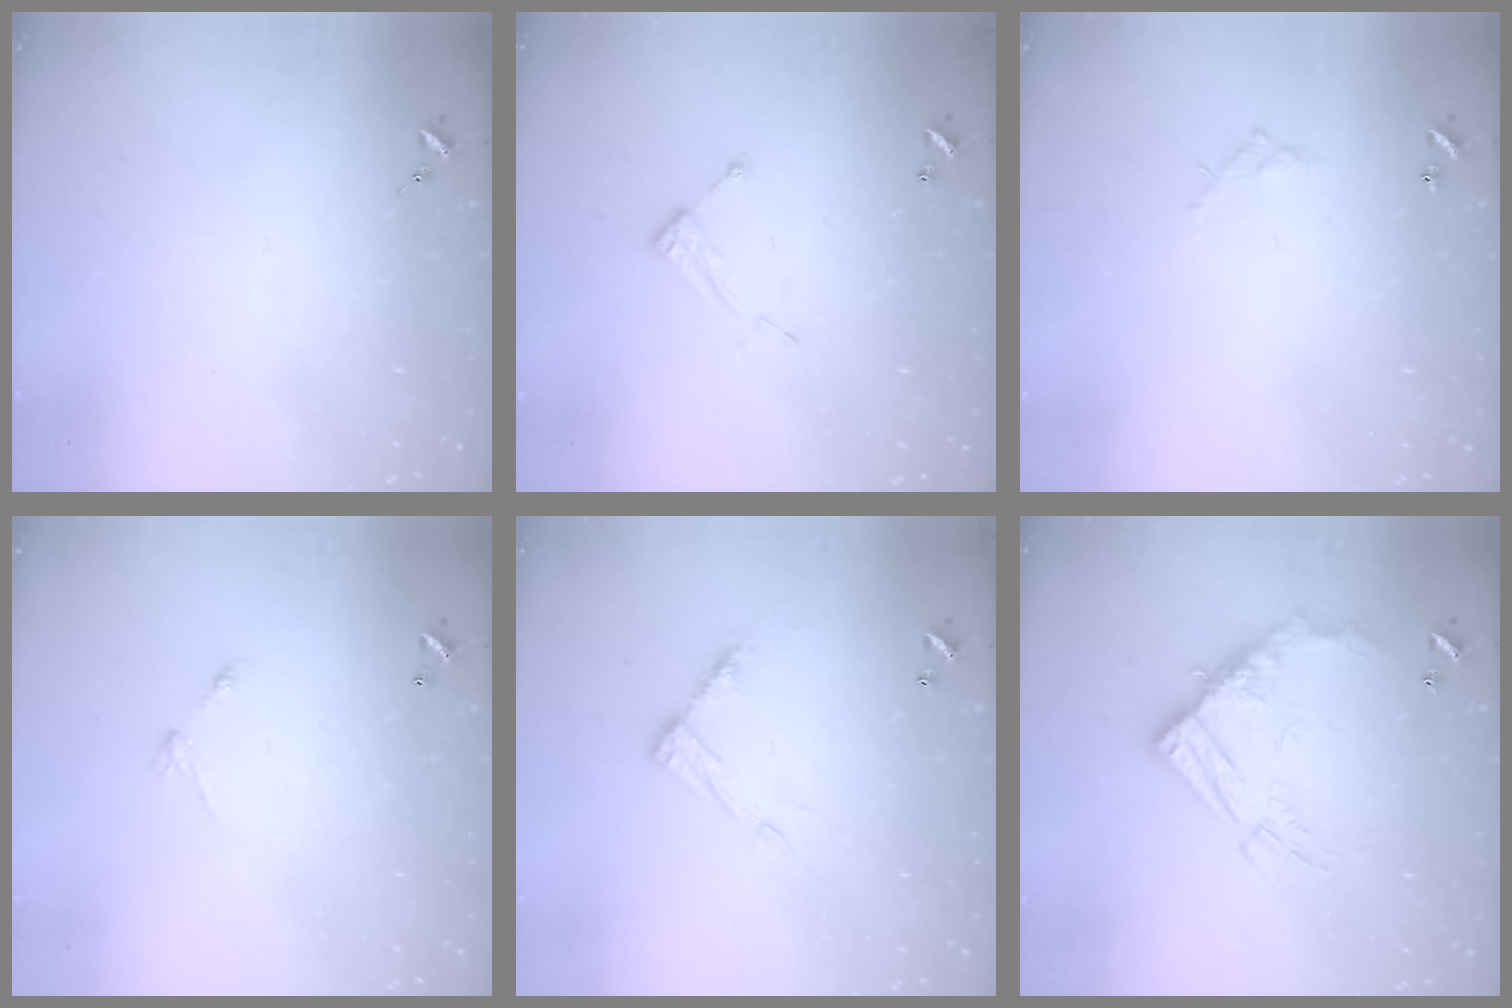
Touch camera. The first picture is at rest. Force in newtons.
{"total": 6.1, "press": 6.1, "slide": 0.2}
{"total": 3.8, "press": 3.8, "slide": 0.2}
{"total": 4.3, "press": 4.3, "slide": 0.3}
{"total": 9.4, "press": 9.4, "slide": 0.1}
{"total": 16.2, "press": 16.2, "slide": 1.4}